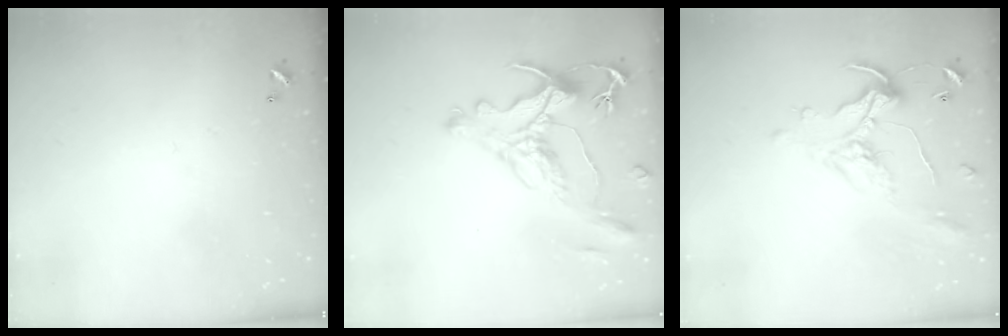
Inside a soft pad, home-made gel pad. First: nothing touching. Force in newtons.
{"total": 1.9, "press": 1.4, "slide": 1.2}
{"total": 1.1, "press": 0.8, "slide": 0.9}